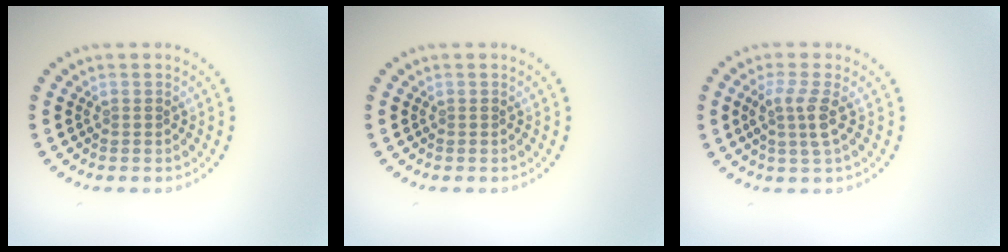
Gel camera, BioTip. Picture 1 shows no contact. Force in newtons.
{"total": 0.0}
{"total": 2.5, "press": 2.0, "slide": 1.5}